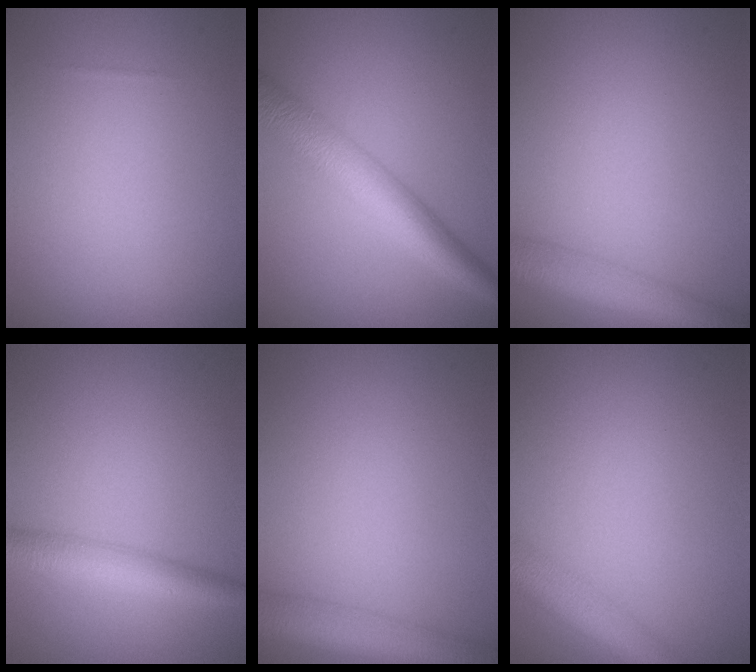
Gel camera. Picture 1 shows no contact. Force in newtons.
{"total": 5.6, "press": 5.6, "slide": 0.1}
{"total": 4.9, "press": 4.9, "slide": 0.2}
{"total": 3.6, "press": 3.6, "slide": 0.2}
{"total": 4.9, "press": 4.9, "slide": 0.3}
{"total": 4.7, "press": 4.7, "slide": 0.1}